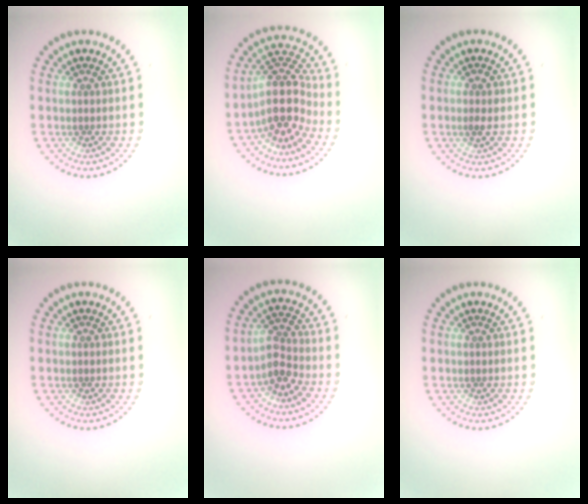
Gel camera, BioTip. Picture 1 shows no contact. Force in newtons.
{"total": 4.9, "press": 3.9, "slide": 3.0}
{"total": 1.1, "press": 1.1, "slide": 0.2}
{"total": 0.0}
{"total": 2.4, "press": 1.9, "slide": 1.5}
{"total": 0.0}